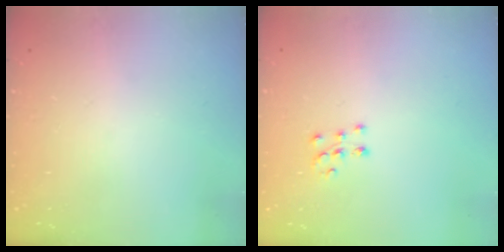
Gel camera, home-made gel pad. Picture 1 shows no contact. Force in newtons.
{"total": 7.6, "press": 7.6, "slide": 0.5}